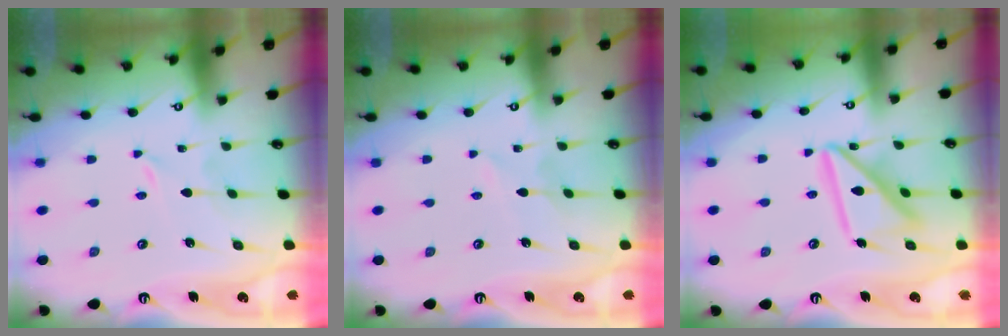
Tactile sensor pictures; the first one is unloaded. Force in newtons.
{"total": 1.5, "press": 1.5, "slide": 0.1}
{"total": 14.7, "press": 14.6, "slide": 1.6}